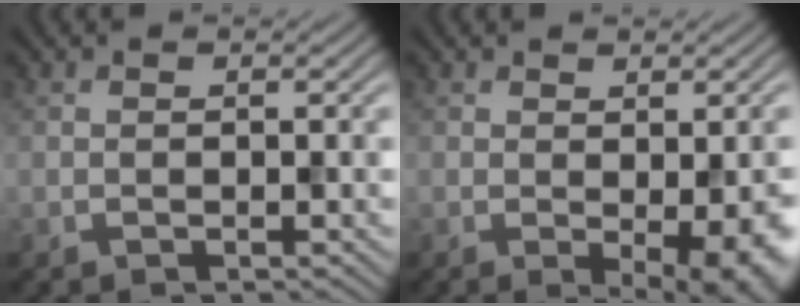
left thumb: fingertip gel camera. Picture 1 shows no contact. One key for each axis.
{"total": 6.3, "fx": -1.6, "fy": 2.2, "fz": 5.7, "tx": -0.079, "ty": -0.028, "tz": -0.002}